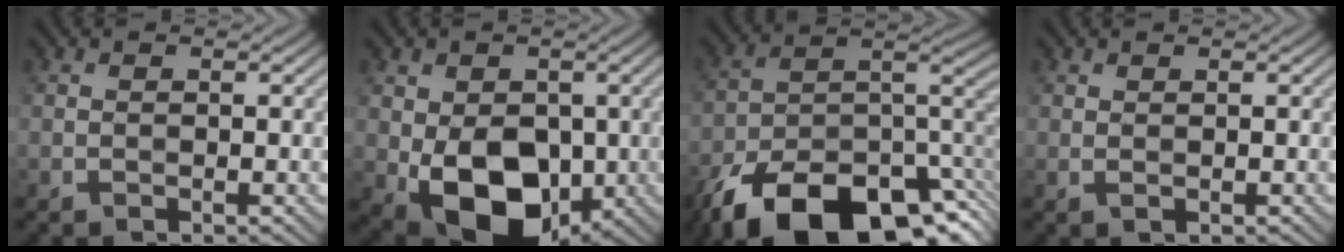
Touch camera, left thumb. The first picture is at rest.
{"total": 12.0, "force": [-2.4, 8.2, 8.5], "torque": [-0.156, -0.029, -0.038]}
{"total": 18.2, "force": [-12.3, 8.4, 10.6], "torque": [-0.192, -0.032, -0.195]}
{"total": 0.8, "force": [0.7, -0.2, 0.2], "torque": [-0.008, 0.003, 0.012]}